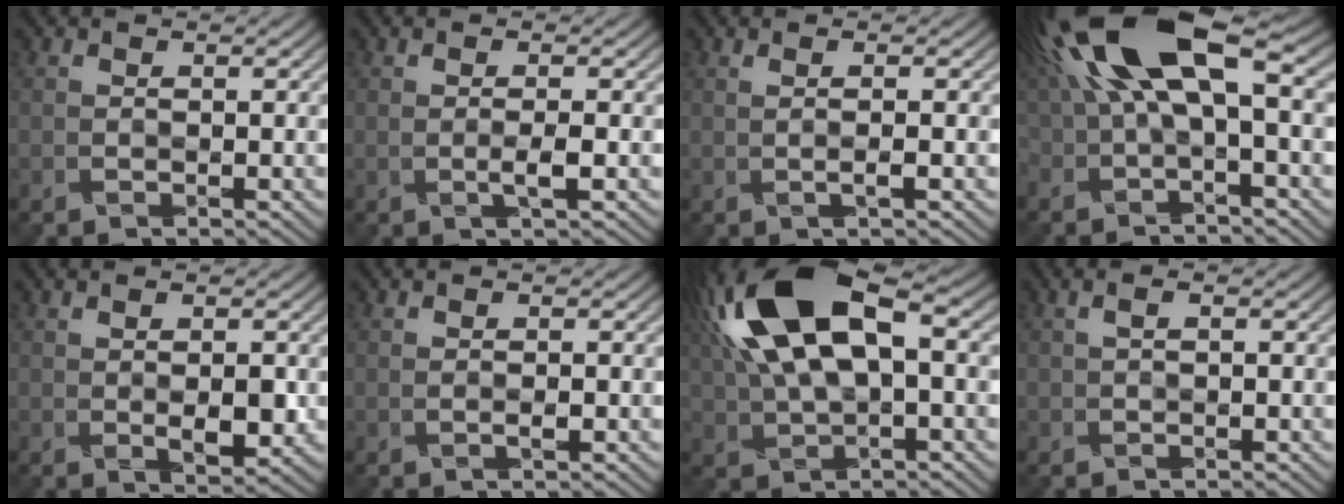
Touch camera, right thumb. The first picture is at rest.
{"total": 1.7, "force": [-0.2, 0.1, 1.6], "torque": [-0.032, 0.002, -0.007]}
{"total": 1.4, "force": [0.1, 0.1, 1.4], "torque": [-0.029, 0.002, -0.002]}
{"total": 13.6, "force": [3.0, 4.5, 12.5], "torque": [-0.268, 0.013, 0.061]}
{"total": 3.1, "force": [0.4, 0.9, 3.0], "torque": [-0.057, -0.004, 0.016]}
{"total": 0.7, "force": [0.1, 0.0, 0.7], "torque": [-0.016, 0.003, 0.000]}
{"total": 15.3, "force": [4.3, 7.0, 12.9], "torque": [-0.300, 0.022, 0.078]}
{"total": 0.9, "force": [0.3, 0.2, 0.8], "torque": [-0.014, 0.007, 0.007]}